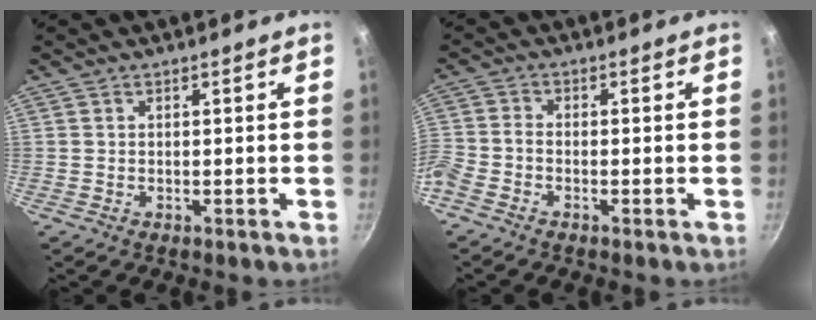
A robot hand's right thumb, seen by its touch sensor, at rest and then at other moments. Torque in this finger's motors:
{"motor_torque": [0.34, 0.32, 0.97, 0.51, 0.23]}